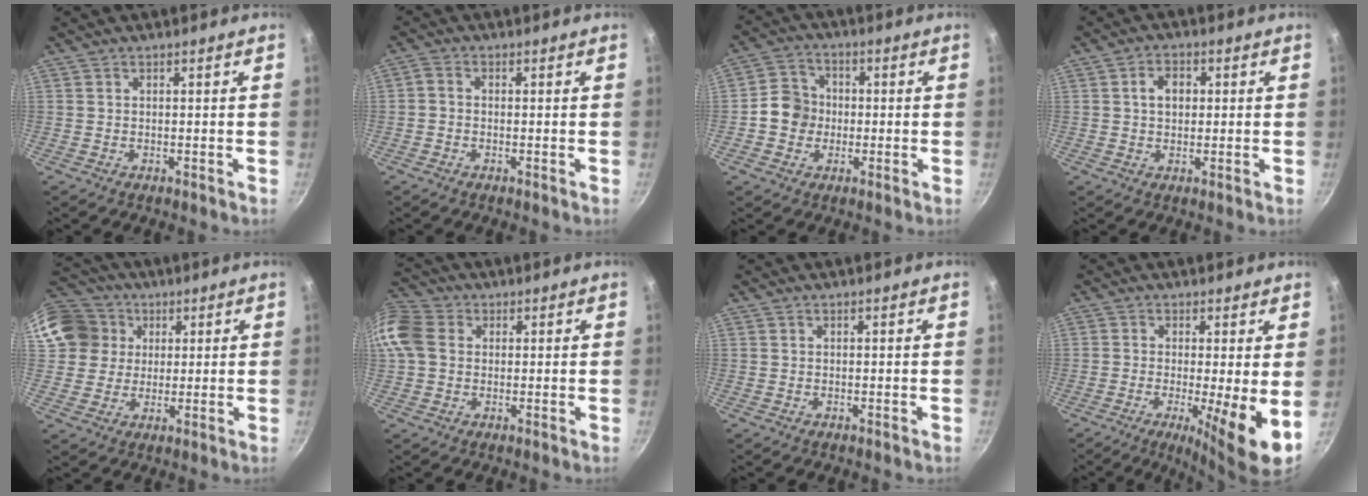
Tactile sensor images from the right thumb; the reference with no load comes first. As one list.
[{"total": 1.8, "force": [-0.7, 1.3, 1.1], "torque": [-0.029, 0.010, -0.021]}, {"total": 7.5, "force": [-0.9, 6.8, 3.1], "torque": [-0.022, 0.019, -0.032]}, {"total": 4.5, "force": [0.7, 3.4, 2.9], "torque": [-0.028, 0.008, 0.008]}, {"total": 14.4, "force": [4.4, 12.8, 4.7], "torque": [-0.085, 0.025, 0.079]}, {"total": 12.4, "force": [1.6, 10.2, 6.9], "torque": [-0.147, 0.025, 0.017]}, {"total": 0.0}, {"total": 9.3, "force": [-1.3, 1.3, 9.1], "torque": [-0.144, -0.013, -0.020]}]